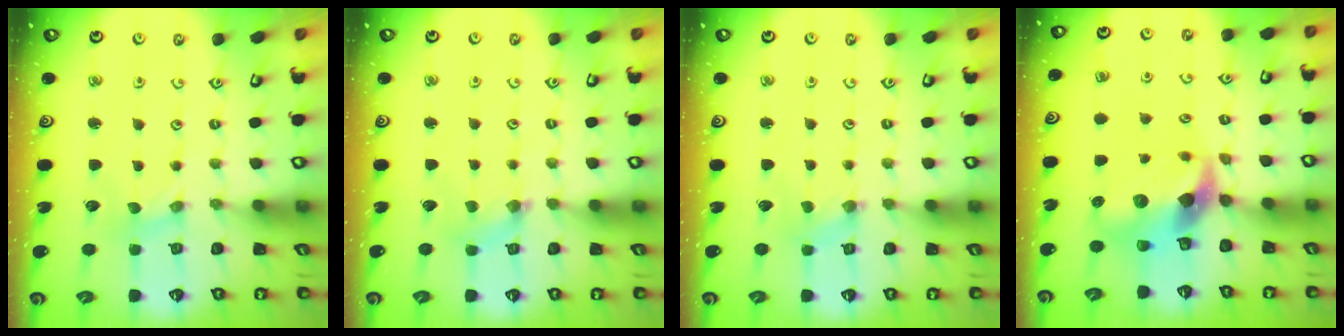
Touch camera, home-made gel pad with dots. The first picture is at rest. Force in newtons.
{"total": 1.4, "press": 1.4, "slide": 0.3}
{"total": 0.0}
{"total": 12.3, "press": 12.2, "slide": 1.7}